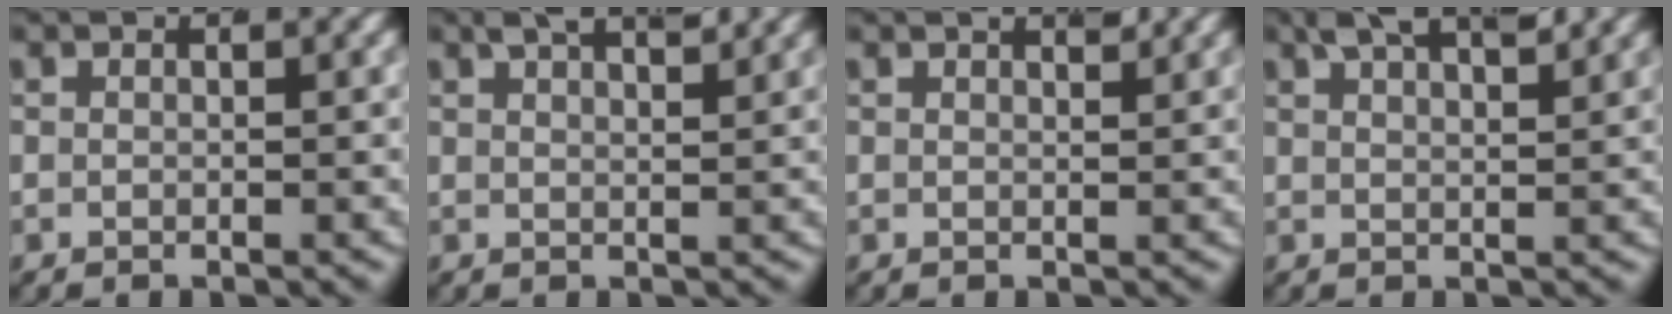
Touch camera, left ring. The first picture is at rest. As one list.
[{"total": 3.7, "force": [3.0, 0.5, 2.1], "torque": [-0.026, 0.002, 0.049]}, {"total": 1.2, "force": [1.0, -0.3, 0.7], "torque": [-0.001, -0.002, 0.018]}, {"total": 4.7, "force": [3.6, 0.9, 2.8], "torque": [-0.040, 0.003, 0.060]}]